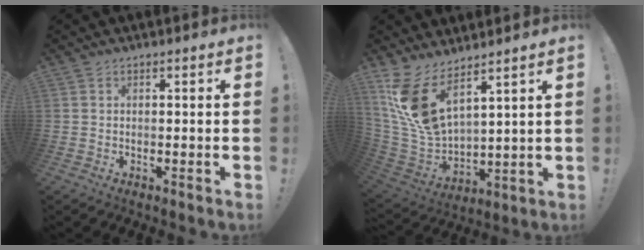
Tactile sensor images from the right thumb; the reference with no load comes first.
{"total": 14.4, "force": [9.5, 5.9, 9.0], "torque": [-0.199, -0.078, 0.176]}